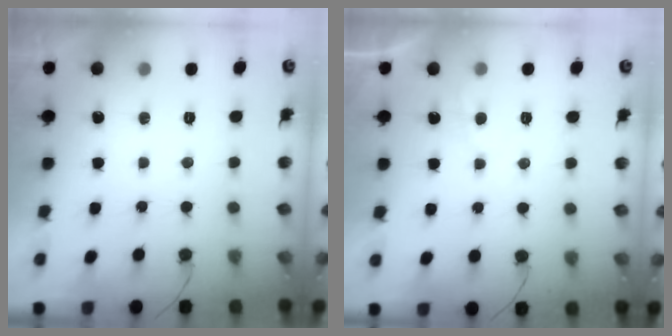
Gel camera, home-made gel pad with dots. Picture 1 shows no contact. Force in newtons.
{"total": 2.0, "press": 2.0, "slide": 0.3}